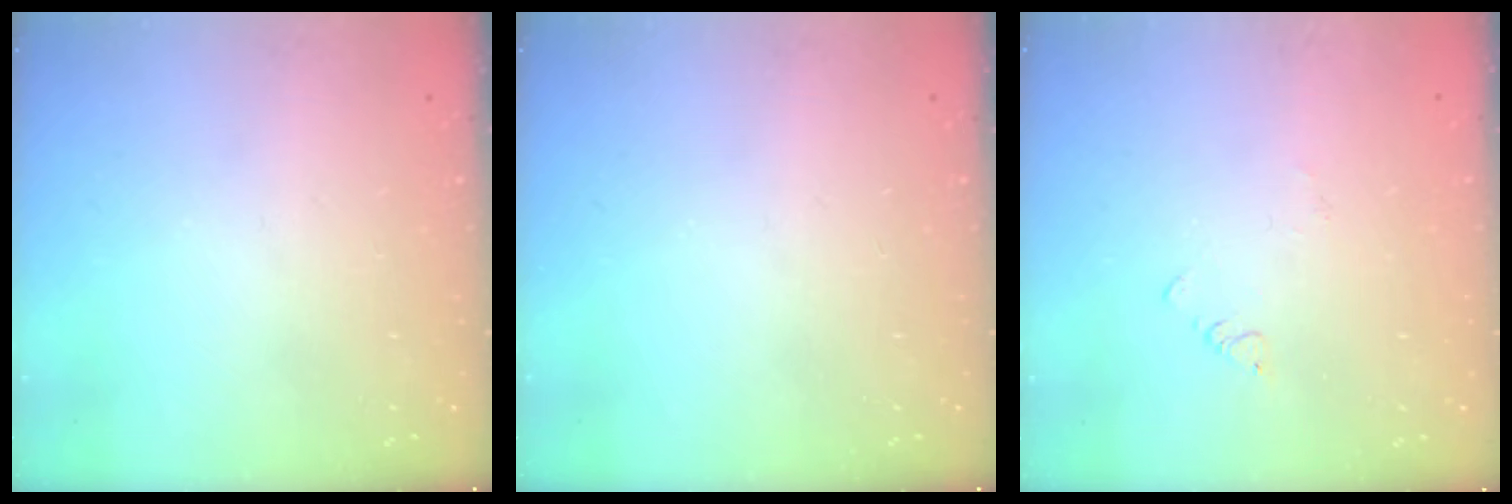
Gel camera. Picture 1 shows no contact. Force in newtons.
{"total": 0.0}
{"total": 2.1, "press": 2.1, "slide": 0.3}